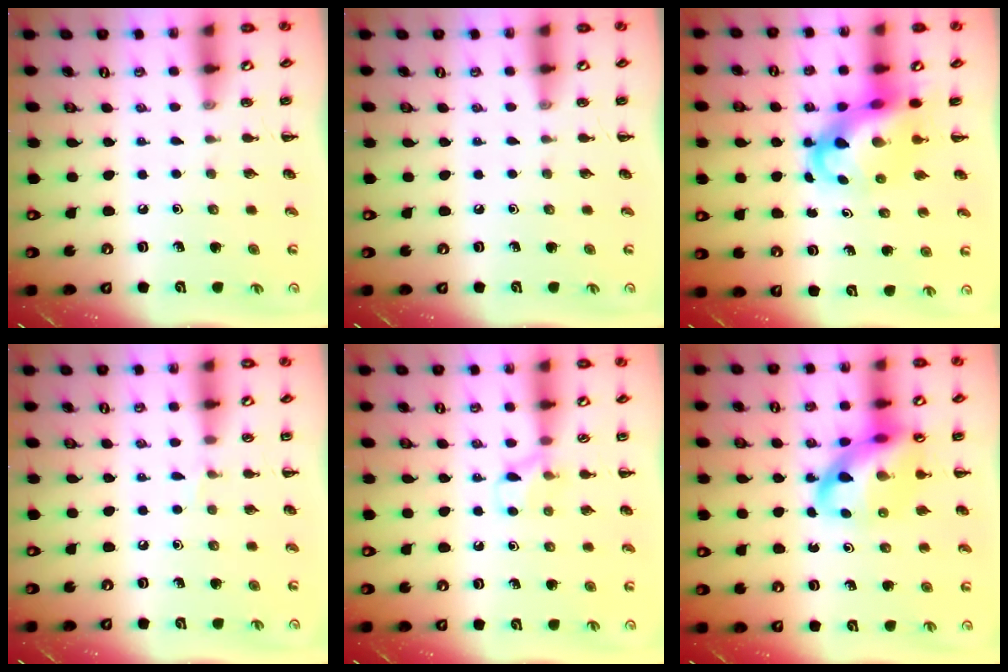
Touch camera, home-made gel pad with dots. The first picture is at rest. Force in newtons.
{"total": 0.0}
{"total": 7.7, "press": 7.4, "slide": 2.3}
{"total": 3.6, "press": 3.4, "slide": 1.2}
{"total": 7.8, "press": 7.5, "slide": 2.2}
{"total": 15.2, "press": 14.6, "slide": 3.9}